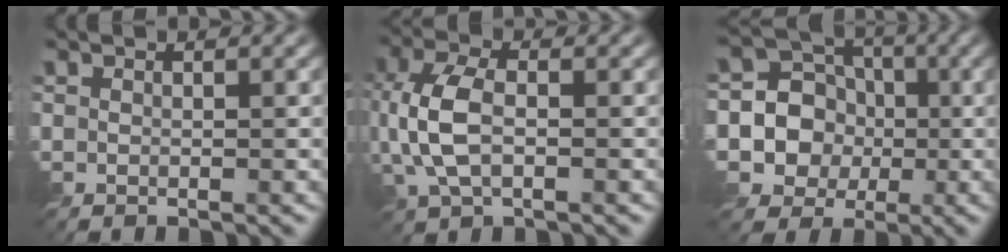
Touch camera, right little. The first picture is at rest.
{"total": 5.9, "force": [-0.5, 3.4, 4.8], "torque": [-0.121, 0.002, -0.014]}
{"total": 11.3, "force": [-2.0, 10.6, 3.3], "torque": [-0.093, 0.012, -0.056]}